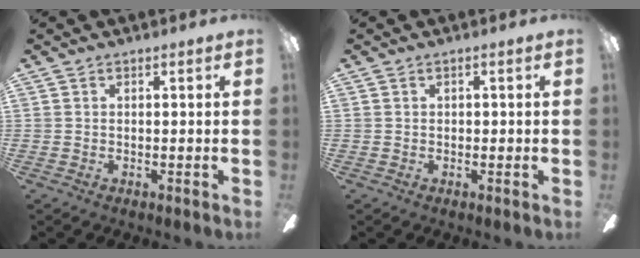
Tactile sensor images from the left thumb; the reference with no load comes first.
{"total": 0.5, "force": [-0.1, 0.4, 0.4], "torque": [-0.007, 0.003, -0.003]}